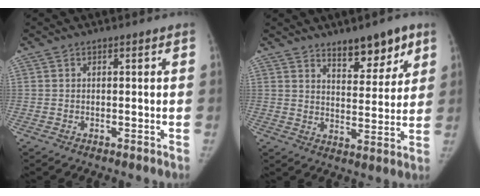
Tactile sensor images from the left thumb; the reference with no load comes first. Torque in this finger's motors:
{"motor_torque": [0.00, 0.02, 0.35, -0.06, 0.00]}